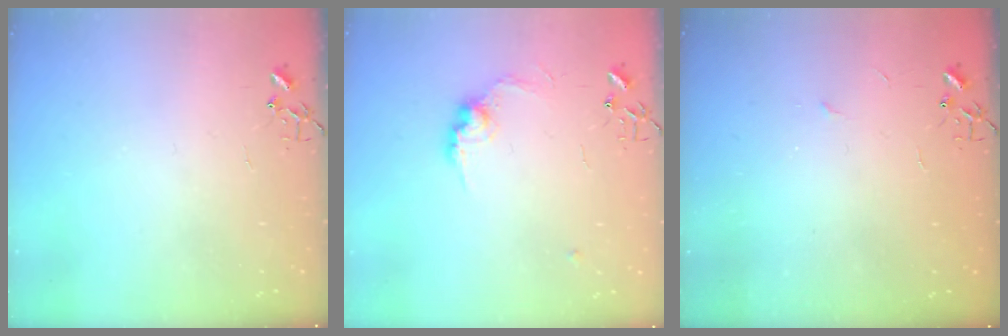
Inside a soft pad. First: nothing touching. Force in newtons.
{"total": 9.8, "press": 9.8, "slide": 0.5}
{"total": 2.3, "press": 2.3, "slide": 0.4}